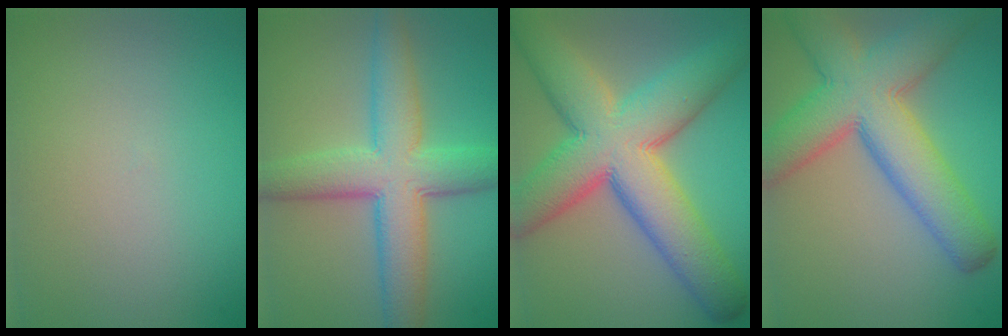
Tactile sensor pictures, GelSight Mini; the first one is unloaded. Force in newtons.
{"total": 8.0, "press": 8.0, "slide": 0.2}
{"total": 12.6, "press": 12.6, "slide": 0.4}
{"total": 10.1, "press": 10.1, "slide": 0.5}